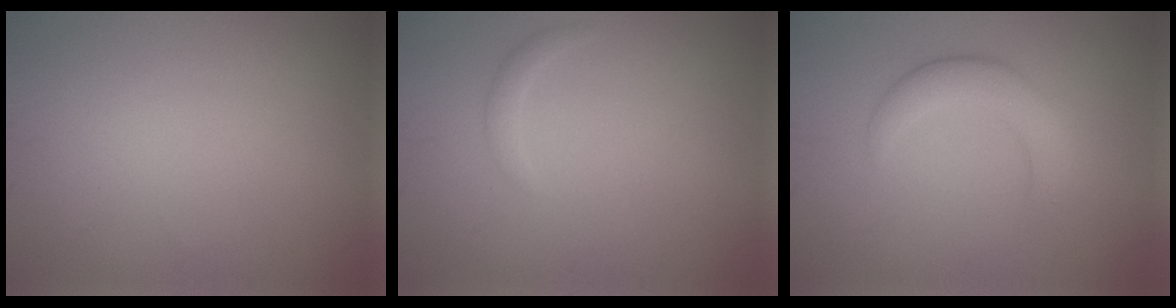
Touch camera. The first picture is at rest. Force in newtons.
{"total": 0.9, "press": 0.9, "slide": 0.1}
{"total": 3.5, "press": 3.5, "slide": 0.4}